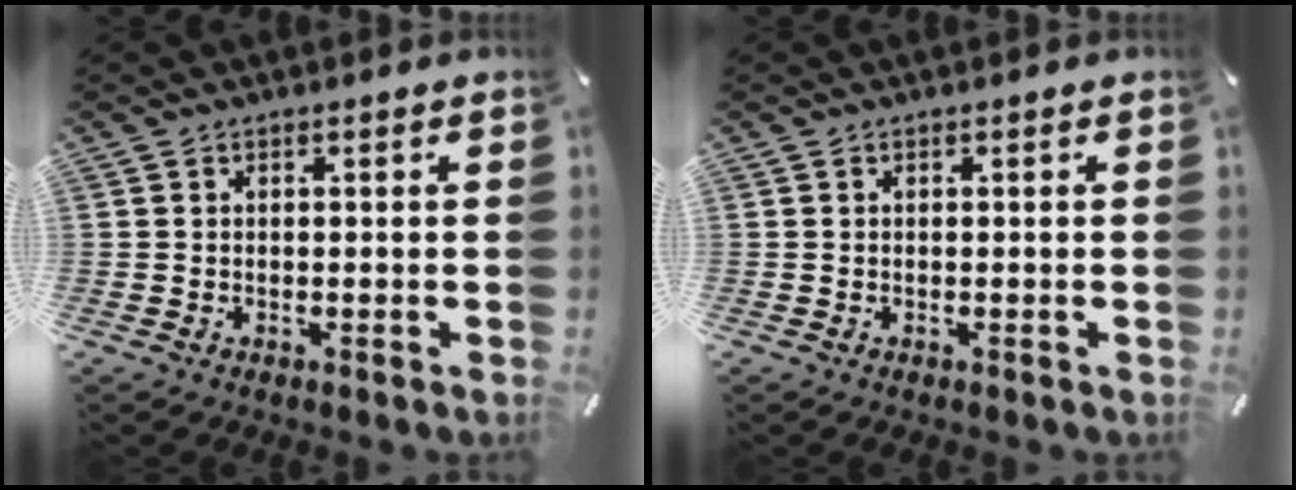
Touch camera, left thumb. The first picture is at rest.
{"total": 0.0}